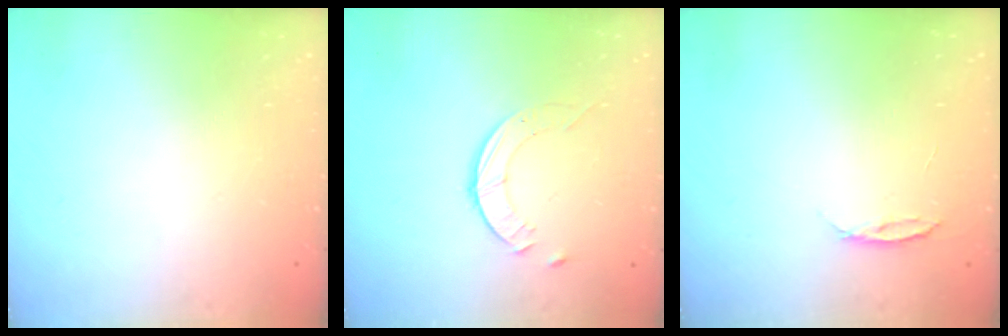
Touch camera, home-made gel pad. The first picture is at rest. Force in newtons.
{"total": 3.9, "press": 3.9, "slide": 0.4}
{"total": 4.0, "press": 4.0, "slide": 0.4}